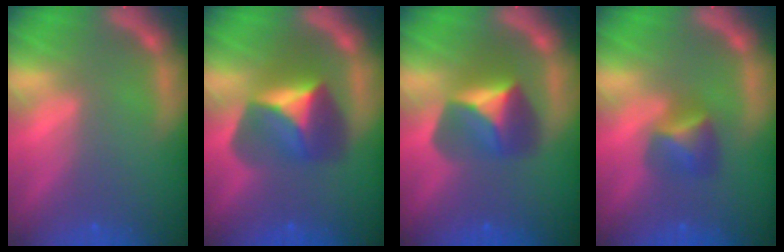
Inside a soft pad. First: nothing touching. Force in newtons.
{"total": 6.4}
{"total": 5.4}
{"total": 2.9}